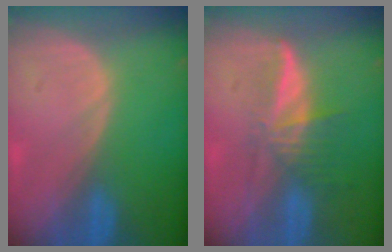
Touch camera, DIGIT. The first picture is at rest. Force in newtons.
{"total": 5.8, "press": 5.2, "slide": 2.6}